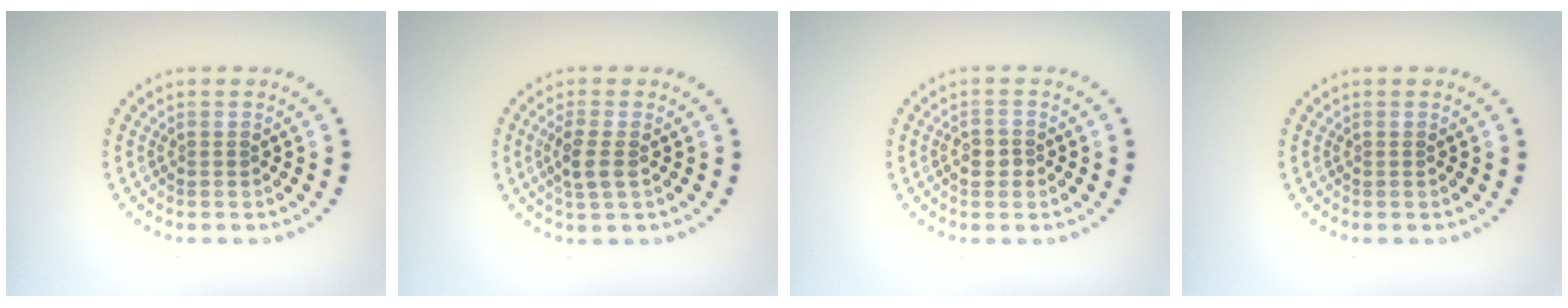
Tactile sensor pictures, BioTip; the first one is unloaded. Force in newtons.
{"total": 2.4, "press": 2.1, "slide": 1.0}
{"total": 1.6, "press": 1.6, "slide": 0.3}
{"total": 0.0}